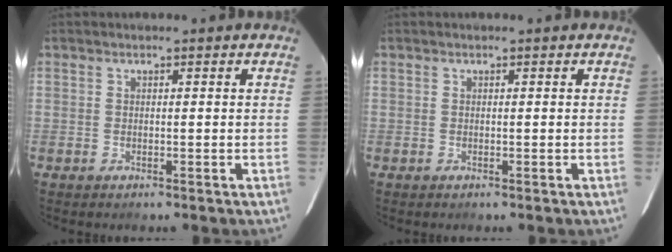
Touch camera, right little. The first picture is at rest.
{"total": 0.0}